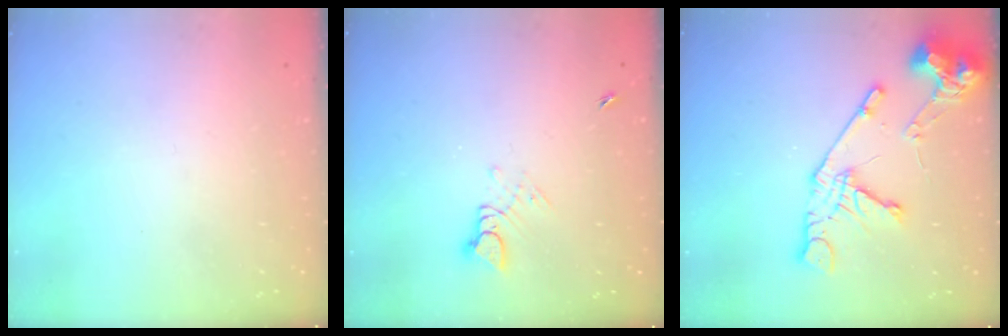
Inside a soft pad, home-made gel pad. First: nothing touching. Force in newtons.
{"total": 4.2, "press": 4.2, "slide": 0.2}
{"total": 14.8, "press": 14.7, "slide": 1.7}